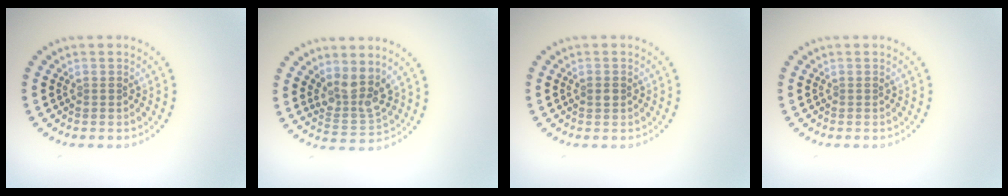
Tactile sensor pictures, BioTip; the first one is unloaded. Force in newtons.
{"total": 3.5, "press": 2.8, "slide": 2.2}
{"total": 1.1, "press": 1.1, "slide": 0.1}
{"total": 0.0}